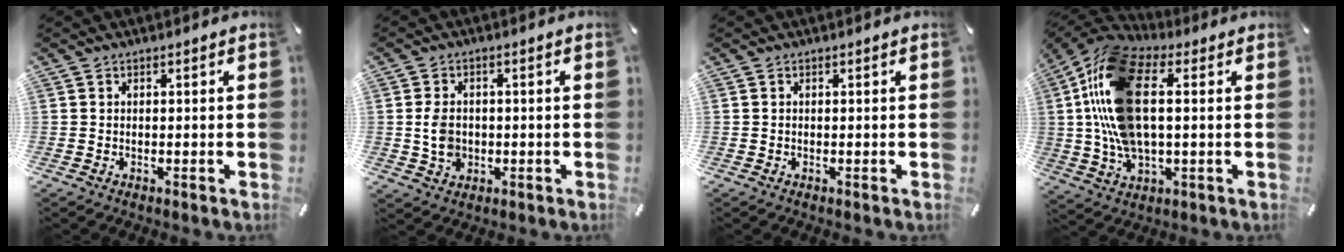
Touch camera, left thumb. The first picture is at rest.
{"total": 5.7, "force": [-0.5, 4.6, 3.4], "torque": [-0.076, -0.001, -0.012]}
{"total": 0.0}
{"total": 19.9, "force": [3.1, 11.0, 16.3], "torque": [-0.360, 0.001, 0.052]}